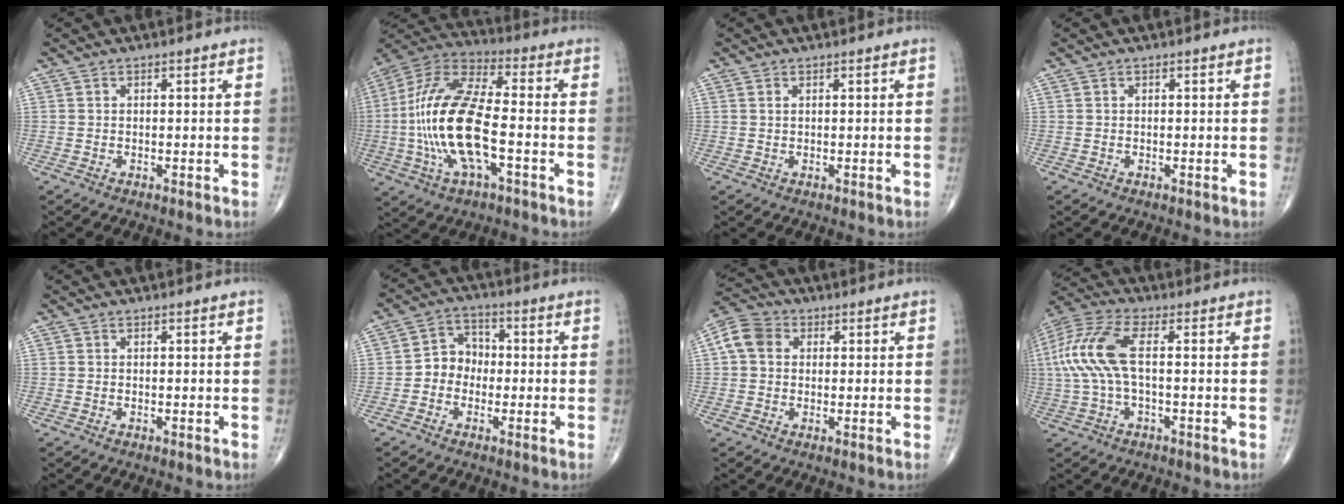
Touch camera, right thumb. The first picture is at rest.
{"total": 19.6, "force": [-3.3, 7.5, 17.8], "torque": [-0.378, 0.031, -0.061]}
{"total": 0.5, "force": [0.3, 0.2, 0.4], "torque": [-0.010, 0.004, 0.007]}
{"total": 0.0}
{"total": 0.0}
{"total": 6.0, "force": [-1.2, 5.1, 2.9], "torque": [-0.020, 0.028, -0.036]}
{"total": 6.4, "force": [1.2, 5.1, 3.7], "torque": [-0.067, 0.016, 0.014]}
{"total": 11.7, "force": [0.5, 4.5, 10.7], "torque": [-0.267, 0.028, 0.007]}